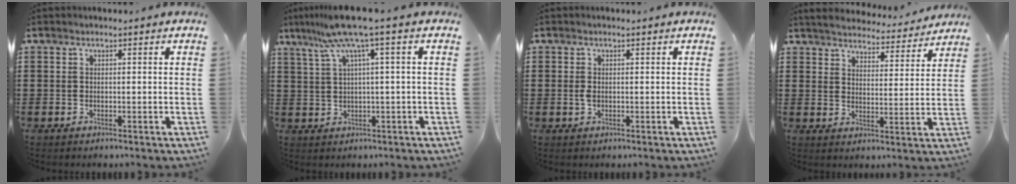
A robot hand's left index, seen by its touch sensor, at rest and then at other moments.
{"total": 7.7, "force": [3.2, -0.4, 7.0], "torque": [-0.156, -0.016, 0.051]}
{"total": 1.3, "force": [0.0, 0.6, 1.1], "torque": [-0.031, -0.002, -0.003]}
{"total": 4.5, "force": [4.5, 0.2, 0.3], "torque": [-0.031, -0.031, 0.077]}